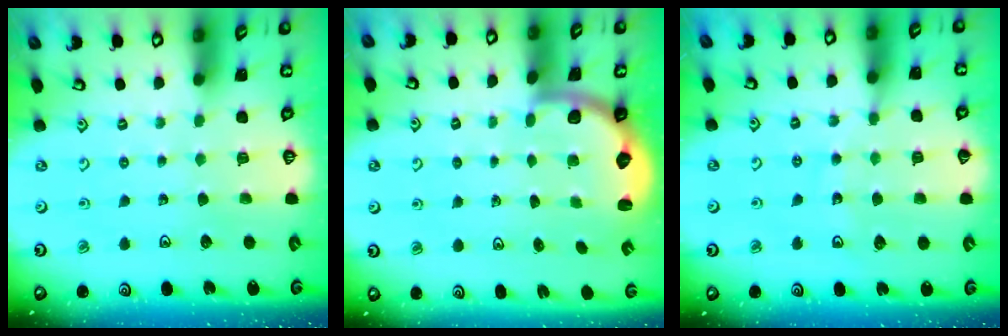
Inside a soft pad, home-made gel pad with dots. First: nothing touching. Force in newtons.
{"total": 2.4, "press": 2.1, "slide": 1.2}
{"total": 9.5, "press": 8.9, "slide": 3.4}